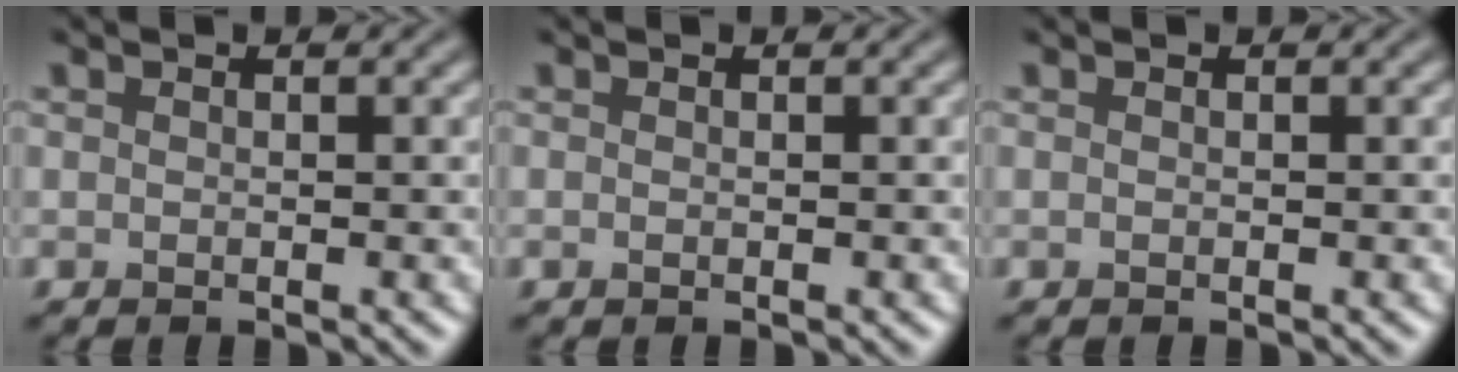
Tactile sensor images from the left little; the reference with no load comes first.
{"total": 0.0}
{"total": 0.0}